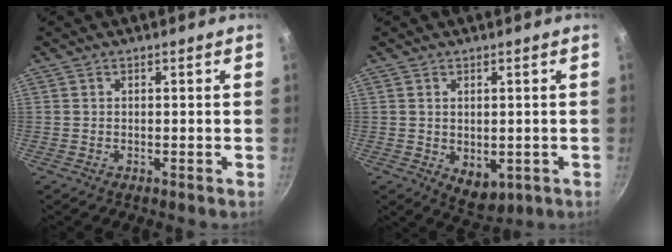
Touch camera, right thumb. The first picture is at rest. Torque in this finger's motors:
{"motor_torque": [-0.37, 0.35, 0.27, 0.57, 0.02]}